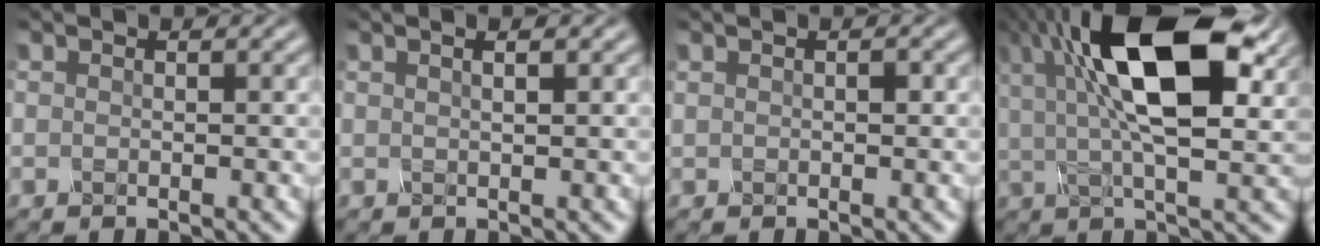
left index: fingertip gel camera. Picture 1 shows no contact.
{"total": 2.4, "force": [1.3, 1.0, 1.7], "torque": [-0.009, 0.010, -0.005]}
{"total": 0.7, "force": [0.2, 0.4, 0.5], "torque": [-0.009, 0.002, 0.003]}
{"total": 14.0, "force": [5.0, 5.2, 12.0], "torque": [-0.198, 0.010, 0.074]}